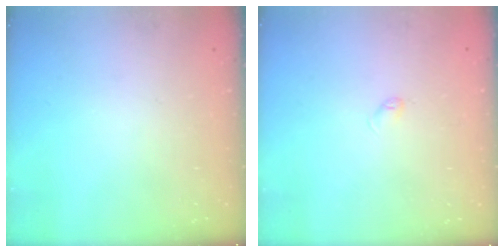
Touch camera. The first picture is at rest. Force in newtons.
{"total": 2.7, "press": 2.6, "slide": 0.4}